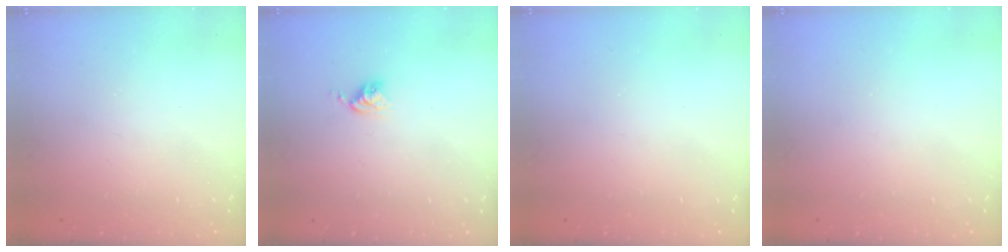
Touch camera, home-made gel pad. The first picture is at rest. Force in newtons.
{"total": 3.8, "press": 3.8, "slide": 0.1}
{"total": 0.0}
{"total": 0.0}